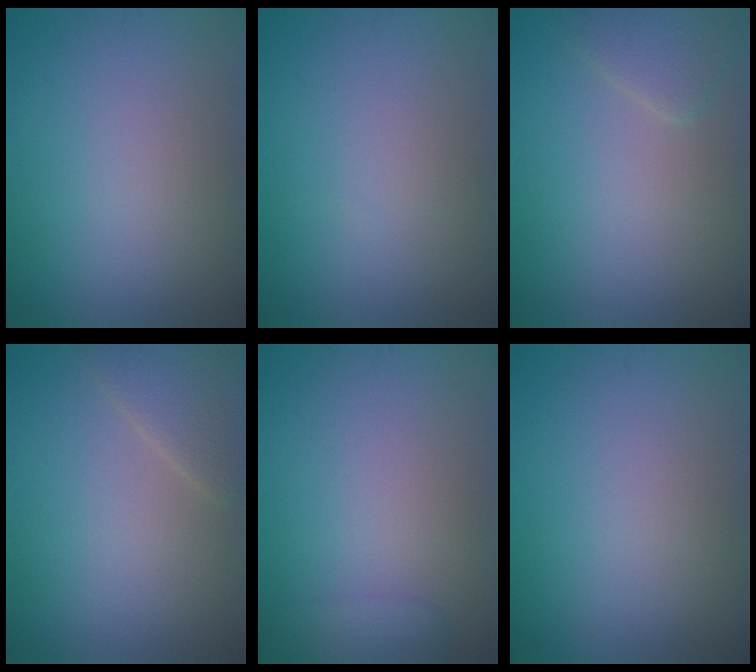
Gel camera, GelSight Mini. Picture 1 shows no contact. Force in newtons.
{"total": 0.0}
{"total": 1.9, "press": 1.9, "slide": 0.2}
{"total": 2.5, "press": 2.5, "slide": 0.2}
{"total": 1.9, "press": 1.9, "slide": 0.1}
{"total": 0.0}